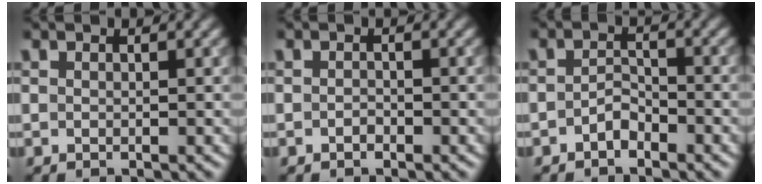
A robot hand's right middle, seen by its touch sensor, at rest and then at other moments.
{"total": 0.6, "force": [-0.4, 0.4, 0.3], "torque": [-0.006, -0.001, -0.007]}
{"total": 1.6, "force": [-1.1, 0.8, 0.8], "torque": [-0.016, 0.007, -0.023]}